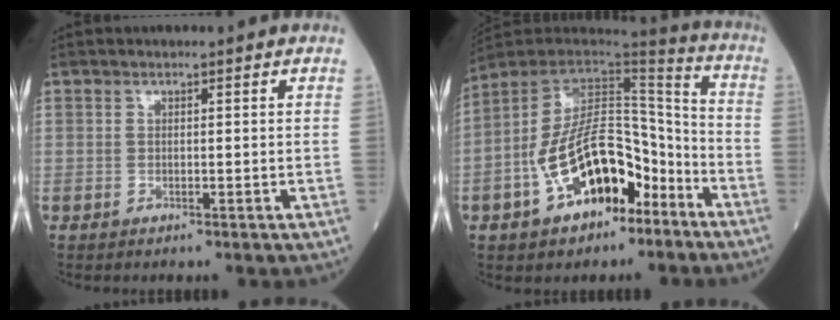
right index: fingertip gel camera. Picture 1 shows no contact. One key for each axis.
{"total": 17.0, "fx": -7.3, "fy": 8.4, "fz": 12.9, "tx": -0.233, "ty": 0.026, "tz": -0.117}